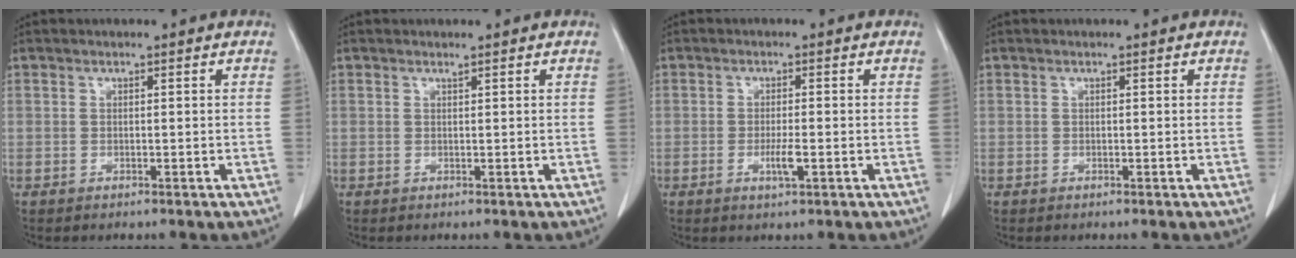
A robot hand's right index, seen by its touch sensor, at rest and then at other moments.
{"total": 0.0}
{"total": 2.7, "force": [-0.9, 0.4, 2.5], "torque": [-0.048, -0.003, -0.015]}
{"total": 0.0}